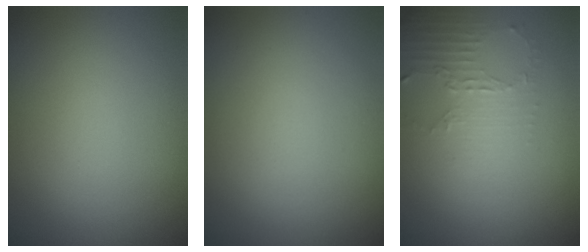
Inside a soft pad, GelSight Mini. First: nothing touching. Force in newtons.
{"total": 0.0}
{"total": 2.2, "press": 1.6, "slide": 1.5}